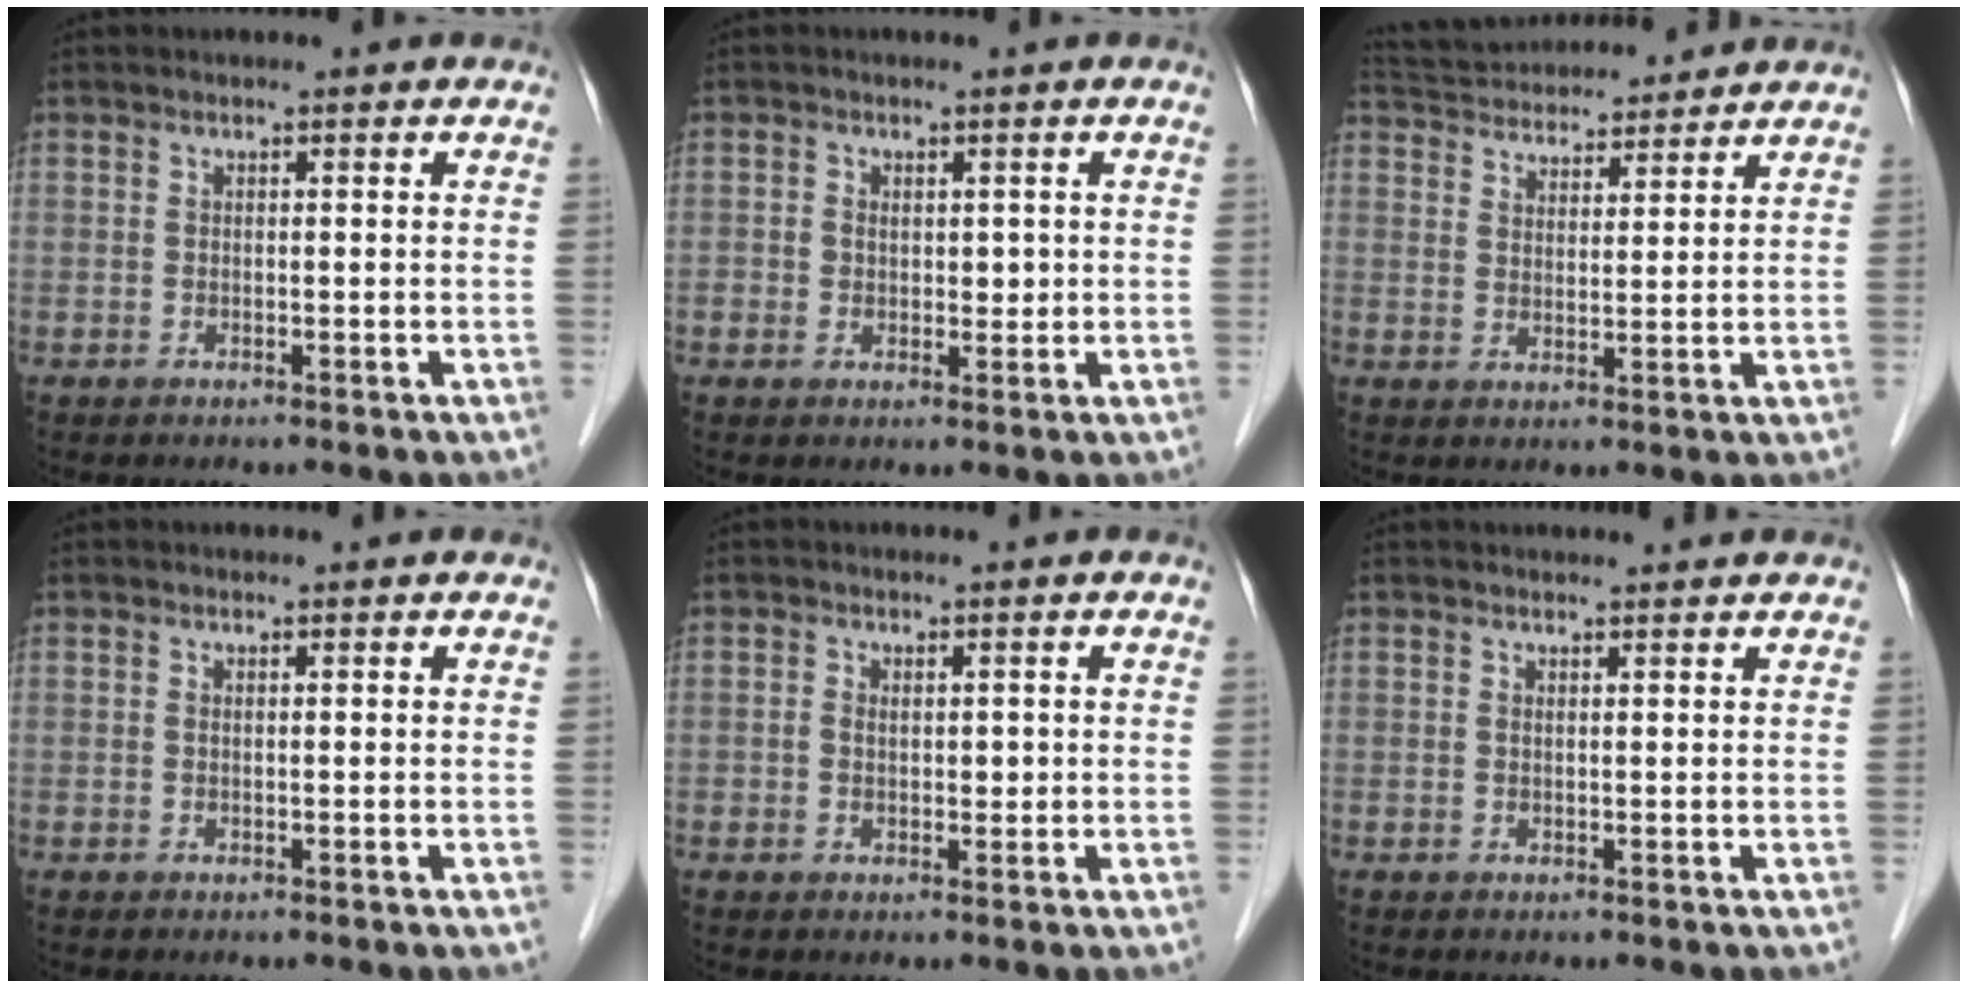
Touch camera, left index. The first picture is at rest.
{"total": 2.5, "force": [0.2, 1.9, 1.6], "torque": [-0.019, 0.000, 0.003]}
{"total": 13.9, "force": [13.0, 2.8, 3.8], "torque": [-0.073, 0.041, 0.208]}
{"total": 0.0}
{"total": 2.0, "force": [0.2, 1.3, 1.4], "torque": [-0.024, 0.001, 0.002]}
{"total": 2.4, "force": [2.3, -0.3, 0.5], "torque": [-0.010, 0.004, 0.027]}